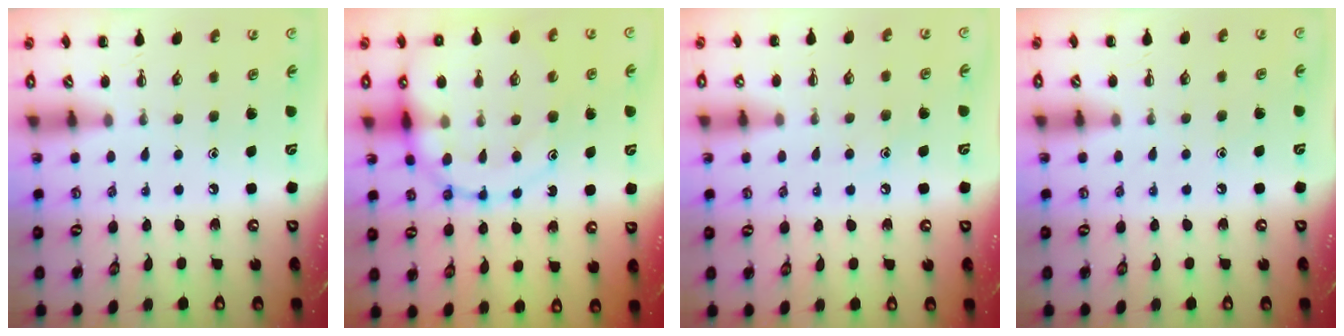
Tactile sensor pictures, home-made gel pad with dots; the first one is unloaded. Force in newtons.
{"total": 19.0, "press": 18.7, "slide": 3.0}
{"total": 7.9, "press": 7.6, "slide": 1.9}
{"total": 6.3, "press": 6.0, "slide": 1.8}